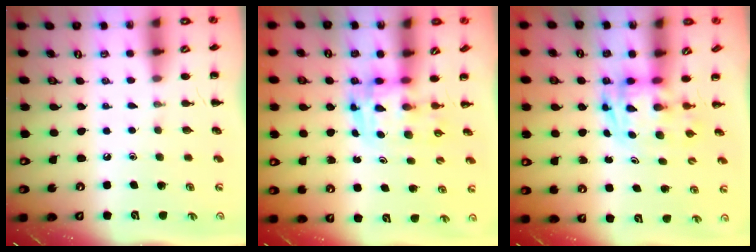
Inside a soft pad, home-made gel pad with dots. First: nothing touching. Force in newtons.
{"total": 3.5, "press": 3.5, "slide": 0.6}
{"total": 2.7, "press": 2.6, "slide": 0.5}